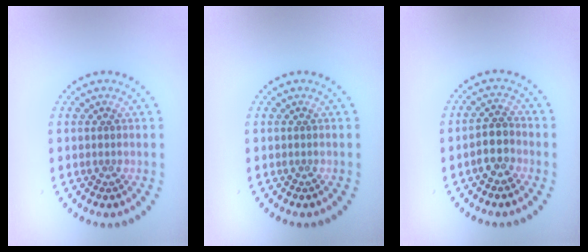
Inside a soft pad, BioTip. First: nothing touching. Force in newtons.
{"total": 0.0}
{"total": 2.6, "press": 2.3, "slide": 1.2}